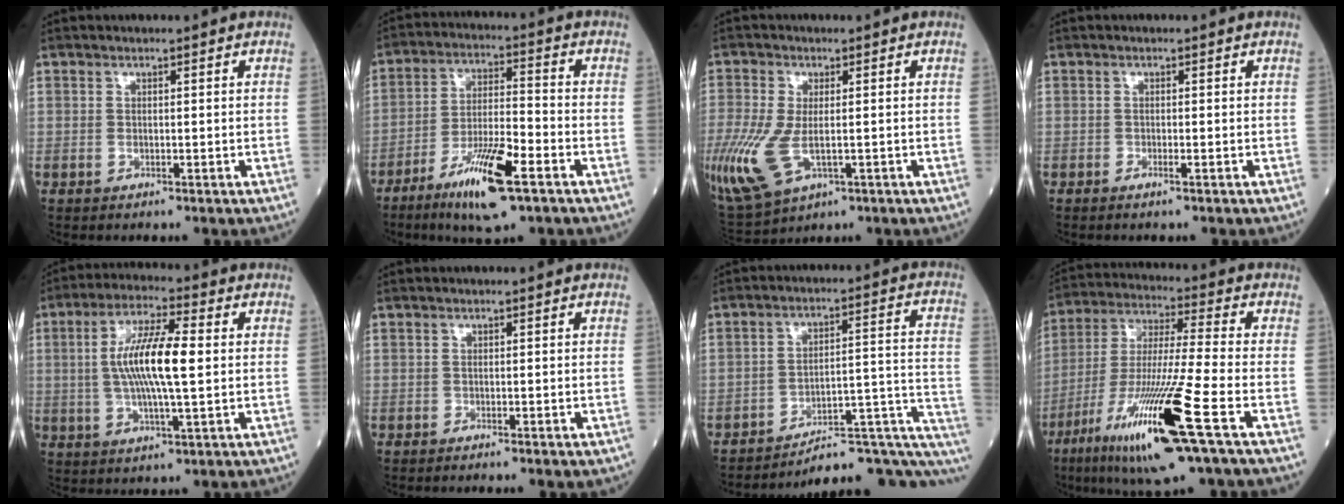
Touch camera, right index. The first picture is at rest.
{"total": 12.4, "force": [-6.8, 1.8, 10.2], "torque": [-0.190, -0.019, -0.119]}
{"total": 16.5, "force": [-4.7, 8.9, 13.0], "torque": [-0.343, -0.035, -0.069]}
{"total": 0.9, "force": [-0.4, 0.0, 0.8], "torque": [-0.014, -0.001, -0.008]}
{"total": 11.4, "force": [0.8, 1.7, 11.3], "torque": [-0.219, 0.007, 0.014]}
{"total": 1.5, "force": [-1.2, 0.1, 0.9], "torque": [-0.010, -0.003, -0.014]}
{"total": 15.8, "force": [-13.2, 2.7, 8.4], "torque": [-0.050, 0.065, -0.170]}
{"total": 19.2, "force": [-8.8, -0.1, 17.1], "torque": [-0.352, -0.042, -0.163]}